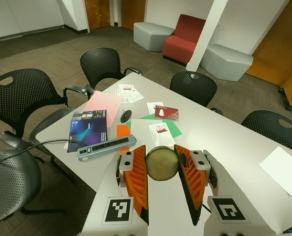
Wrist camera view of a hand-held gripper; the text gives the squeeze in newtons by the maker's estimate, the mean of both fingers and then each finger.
{"total": 12.6, "left": 12.8, "right": 12.5}